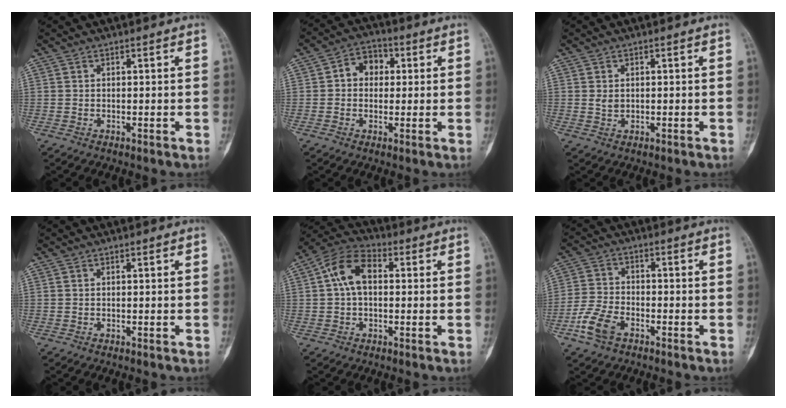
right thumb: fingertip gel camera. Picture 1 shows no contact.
{"total": 6.3, "force": [1.0, 5.1, 3.6], "torque": [-0.030, 0.014, 0.006]}
{"total": 1.4, "force": [0.2, 1.1, 0.9], "torque": [-0.015, -0.001, 0.007]}
{"total": 0.0}
{"total": 9.3, "force": [1.4, 5.7, 7.2], "torque": [-0.132, 0.029, 0.016]}
{"total": 7.1, "force": [-3.9, 4.0, 4.5], "torque": [-0.097, 0.015, -0.078]}